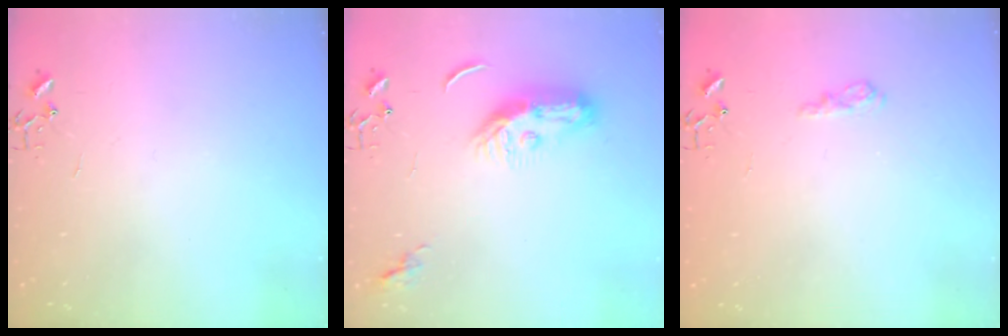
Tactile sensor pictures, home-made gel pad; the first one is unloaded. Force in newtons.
{"total": 9.3, "press": 9.2, "slide": 1.2}
{"total": 9.8, "press": 9.7, "slide": 1.0}